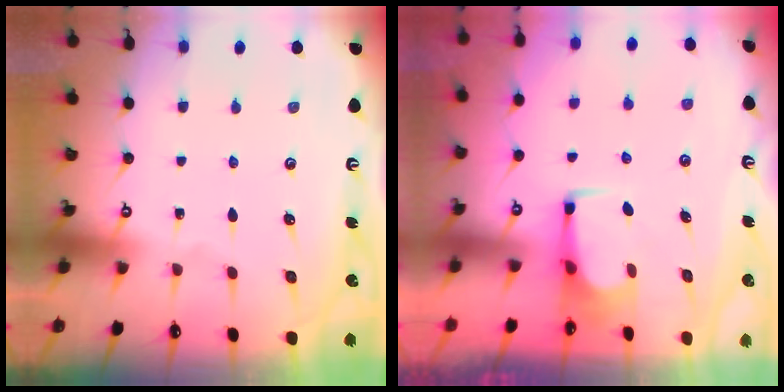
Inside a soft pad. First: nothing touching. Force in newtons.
{"total": 2.4, "press": 2.4, "slide": 0.4}